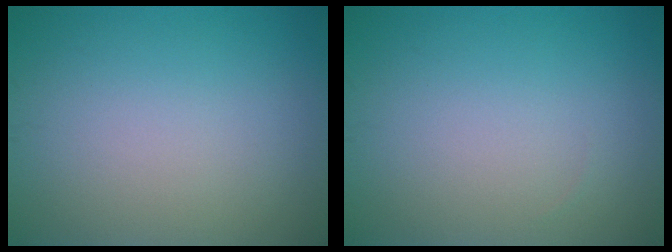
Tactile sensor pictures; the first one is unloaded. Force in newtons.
{"total": 0.0}